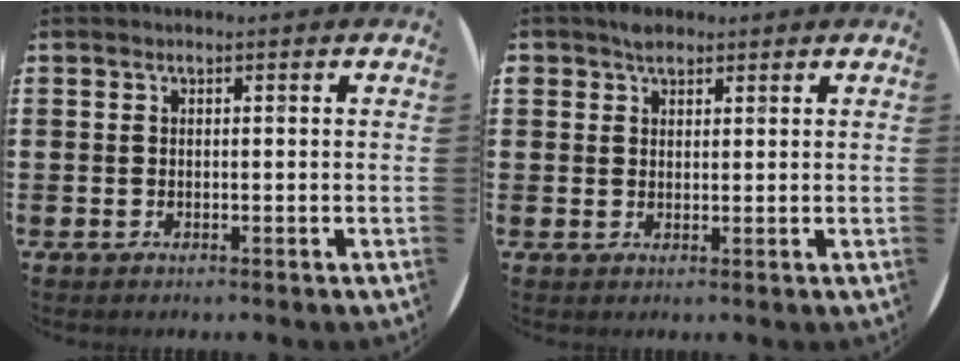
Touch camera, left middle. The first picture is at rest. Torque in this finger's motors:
{"motor_torque": [0.46, -0.39, 0.06, 0.06]}